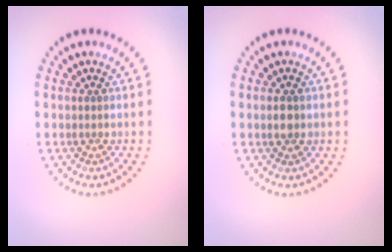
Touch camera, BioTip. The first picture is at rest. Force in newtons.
{"total": 1.3, "press": 1.3, "slide": 0.3}